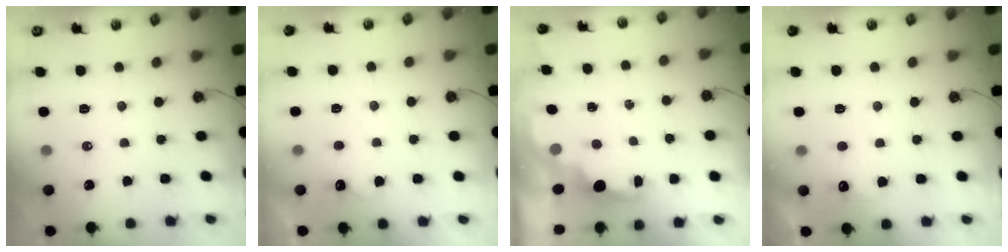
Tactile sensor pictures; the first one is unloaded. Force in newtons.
{"total": 6.4, "press": 6.3, "slide": 1.0}
{"total": 1.8, "press": 1.6, "slide": 0.7}
{"total": 4.8, "press": 4.6, "slide": 1.2}